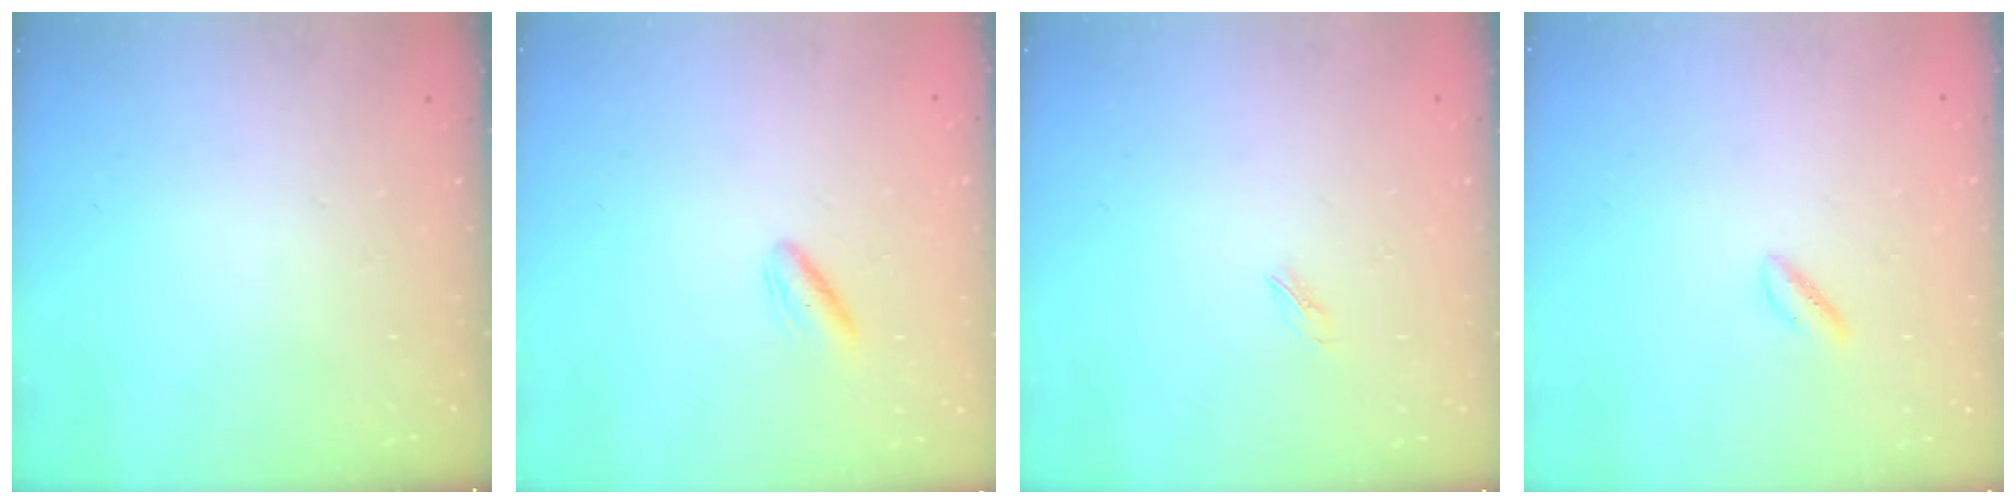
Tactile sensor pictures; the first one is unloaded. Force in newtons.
{"total": 3.2, "press": 3.0, "slide": 1.2}
{"total": 1.9, "press": 1.8, "slide": 0.5}
{"total": 1.9, "press": 1.7, "slide": 1.0}